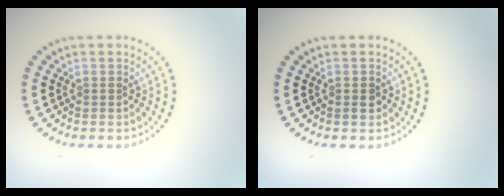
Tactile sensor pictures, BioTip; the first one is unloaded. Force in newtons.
{"total": 1.2, "press": 1.1, "slide": 0.4}